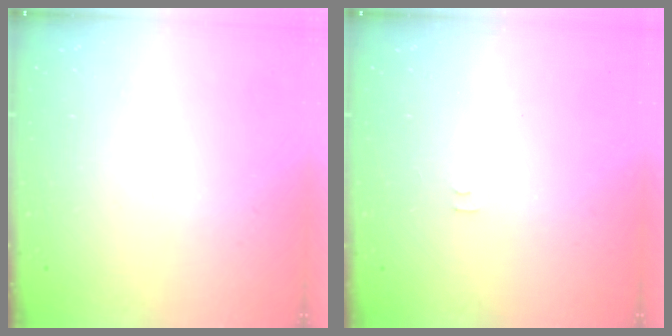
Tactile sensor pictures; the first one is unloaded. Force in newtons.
{"total": 3.6, "press": 3.6, "slide": 0.4}